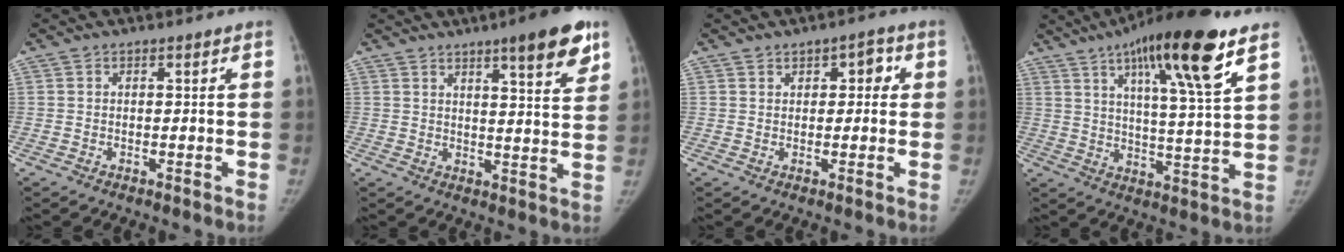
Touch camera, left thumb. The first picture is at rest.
{"total": 10.8, "force": [6.6, 2.0, 8.3], "torque": [-0.093, -0.033, 0.087]}
{"total": 3.9, "force": [1.4, 2.4, 2.8], "torque": [-0.013, 0.002, 0.013]}
{"total": 19.3, "force": [10.9, 2.9, 15.7], "torque": [-0.238, -0.039, 0.173]}